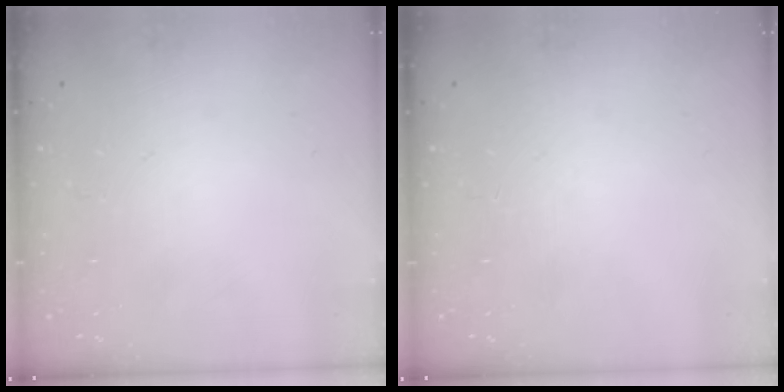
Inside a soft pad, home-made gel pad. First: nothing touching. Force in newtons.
{"total": 0.0}